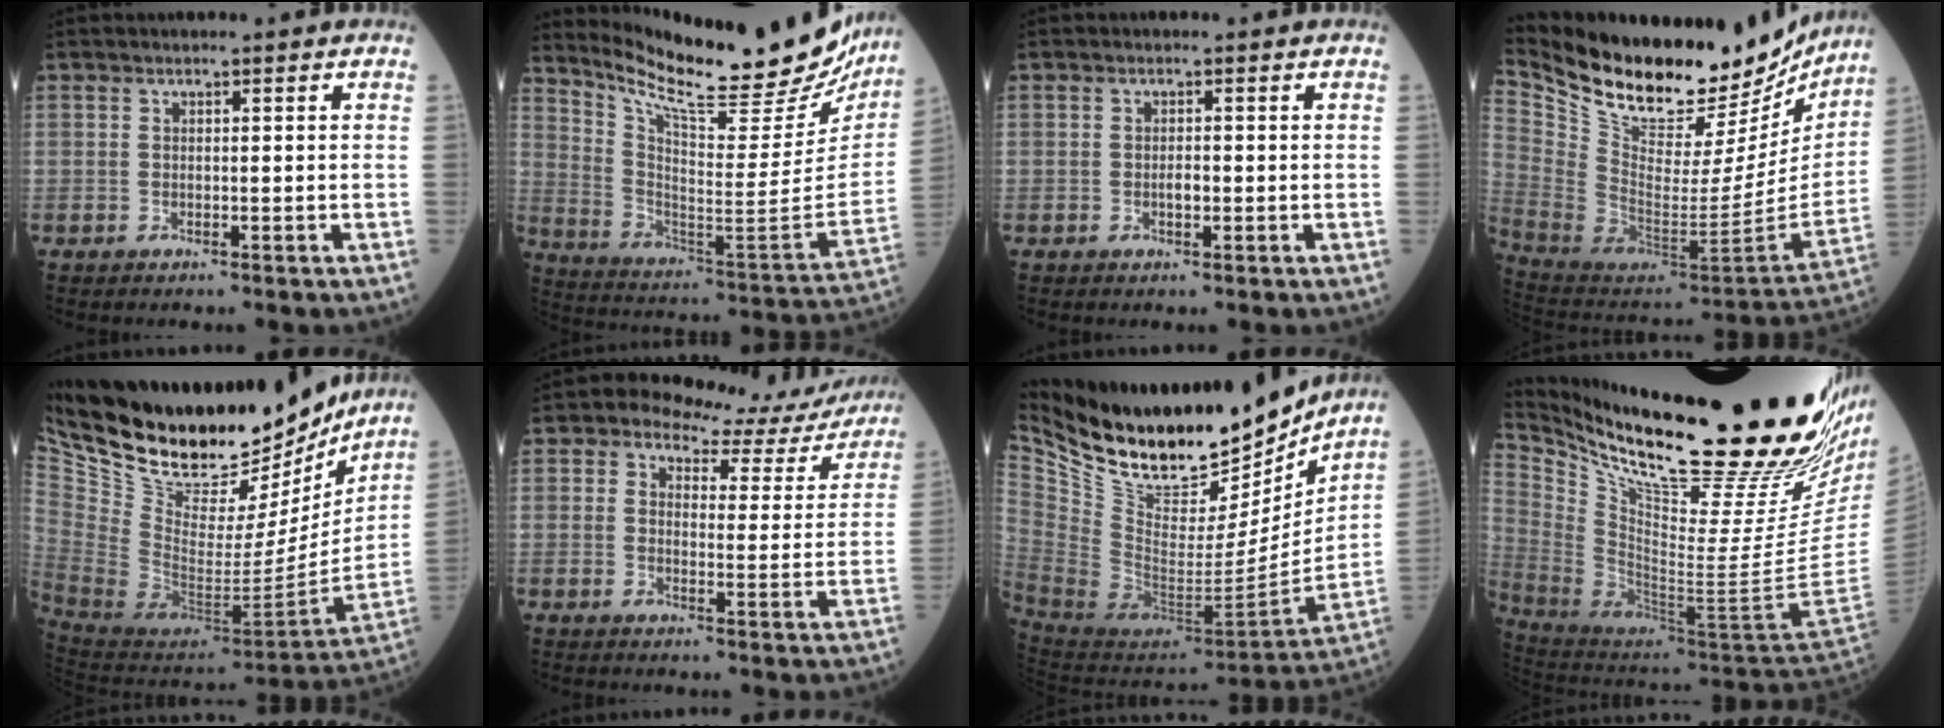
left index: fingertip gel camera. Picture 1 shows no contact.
{"total": 27.8, "force": [24.5, 4.5, 12.3], "torque": [-0.208, -0.080, 0.342]}
{"total": 1.2, "force": [-0.3, 0.5, 1.1], "torque": [-0.022, 0.001, -0.005]}
{"total": 28.3, "force": [24.3, 8.1, 12.1], "torque": [-0.222, -0.042, 0.374]}
{"total": 33.0, "force": [26.5, 11.2, 16.3], "torque": [-0.301, -0.008, 0.413]}
{"total": 11.3, "force": [10.1, 4.4, 2.7], "torque": [-0.022, 0.000, 0.105]}
{"total": 28.0, "force": [22.8, 9.2, 13.6], "torque": [-0.268, -0.027, 0.372]}
{"total": 34.0, "force": [24.9, 0.7, 23.2], "torque": [-0.345, -0.086, 0.383]}